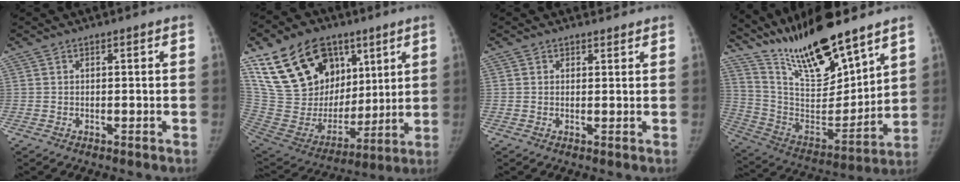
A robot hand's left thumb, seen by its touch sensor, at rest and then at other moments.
{"total": 26.6, "force": [13.2, 17.4, 15.1], "torque": [-0.248, -0.014, 0.251]}
{"total": 1.2, "force": [1.0, 0.8, -0.2], "torque": [0.016, -0.006, 0.007]}
{"total": 22.0, "force": [17.7, 5.5, 12.0], "torque": [-0.176, -0.096, 0.324]}